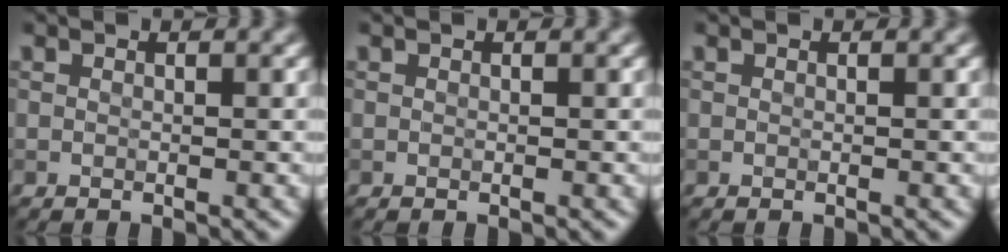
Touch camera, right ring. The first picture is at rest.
{"total": 0.0}
{"total": 0.0}